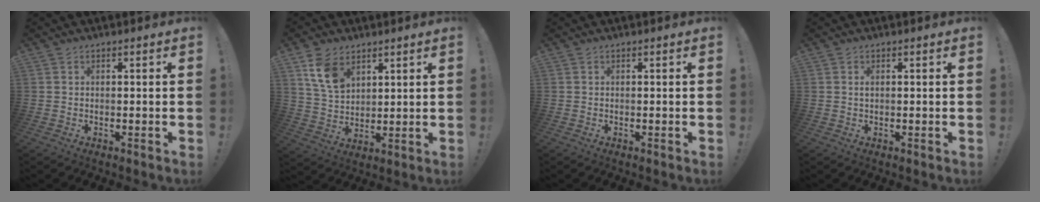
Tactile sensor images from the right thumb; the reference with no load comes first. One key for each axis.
{"total": 10.2, "fx": 5.7, "fy": 6.5, "fz": 5.4, "tx": -0.090, "ty": -0.019, "tz": 0.113}
{"total": 0.0}
{"total": 0.7, "fx": 0.3, "fy": 0.4, "fz": 0.6, "tx": -0.013, "ty": 0.002, "tz": 0.005}